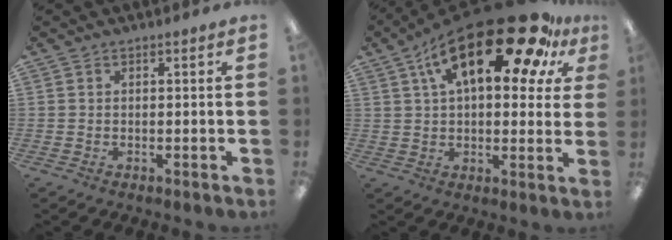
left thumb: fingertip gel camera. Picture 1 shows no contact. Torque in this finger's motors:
{"motor_torque": [0.08, 1.51, 1.33, -1.43, 0.18]}